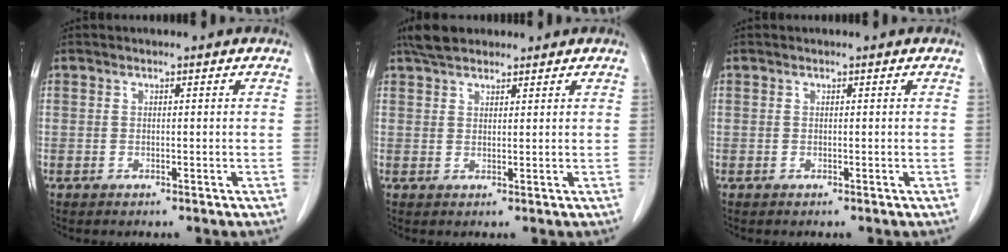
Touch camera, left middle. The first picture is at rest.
{"total": 4.4, "force": [3.7, 1.7, 1.7], "torque": [-0.038, 0.018, 0.067]}
{"total": 0.0}